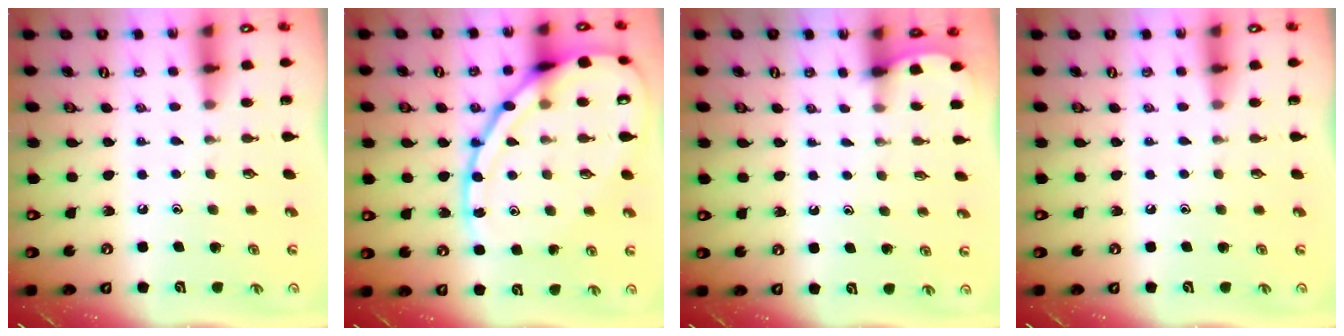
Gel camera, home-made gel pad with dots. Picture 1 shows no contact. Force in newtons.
{"total": 19.1, "press": 19.0, "slide": 1.7}
{"total": 1.9, "press": 1.9, "slide": 0.2}
{"total": 0.0}